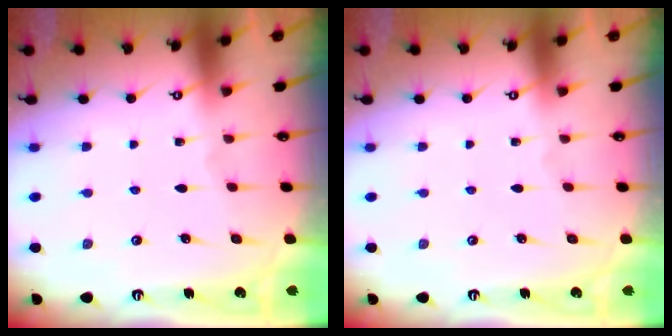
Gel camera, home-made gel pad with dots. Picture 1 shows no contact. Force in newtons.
{"total": 0.0}